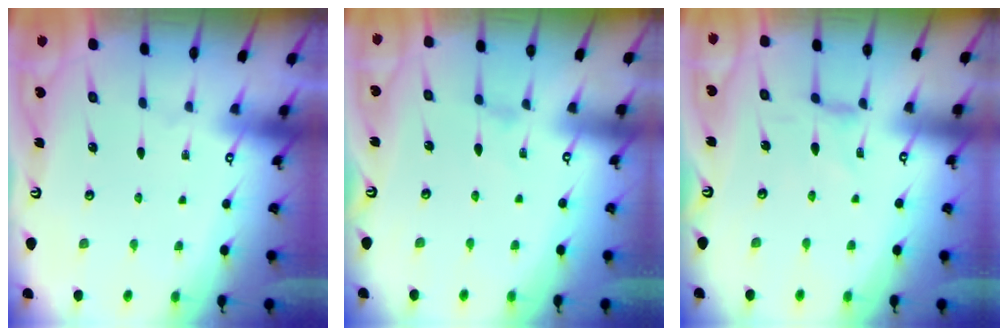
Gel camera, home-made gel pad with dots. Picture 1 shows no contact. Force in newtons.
{"total": 0.0}
{"total": 0.5, "press": 0.5, "slide": 0.3}